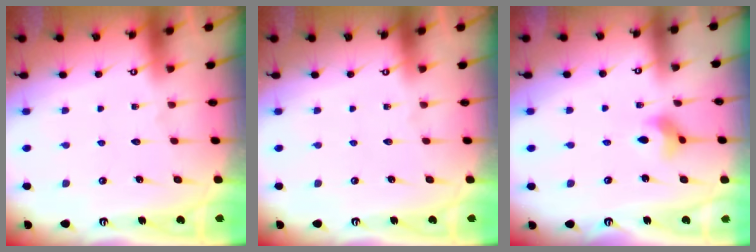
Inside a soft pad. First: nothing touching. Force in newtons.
{"total": 0.0}
{"total": 4.6, "press": 4.6, "slide": 0.7}